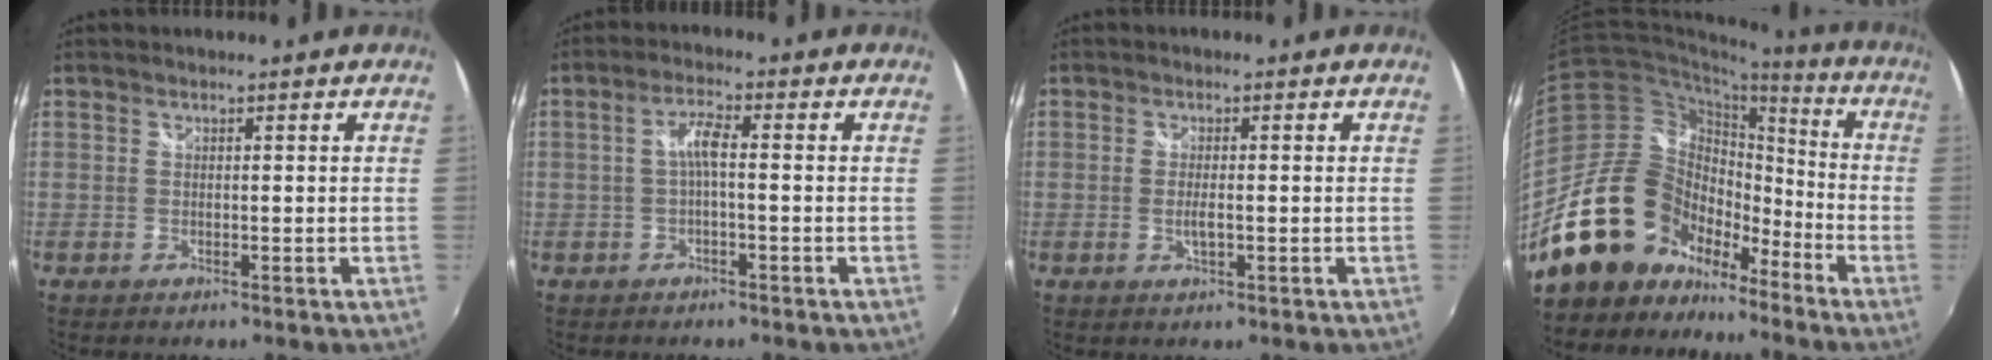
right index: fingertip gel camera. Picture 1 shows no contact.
{"total": 3.4, "force": [-0.6, 0.5, 3.4], "torque": [-0.068, 0.009, -0.011]}
{"total": 2.4, "force": [-0.5, 0.6, 2.2], "torque": [-0.042, -0.005, -0.008]}
{"total": 22.3, "force": [-14.3, 13.9, 10.0], "torque": [-0.212, 0.030, -0.235]}